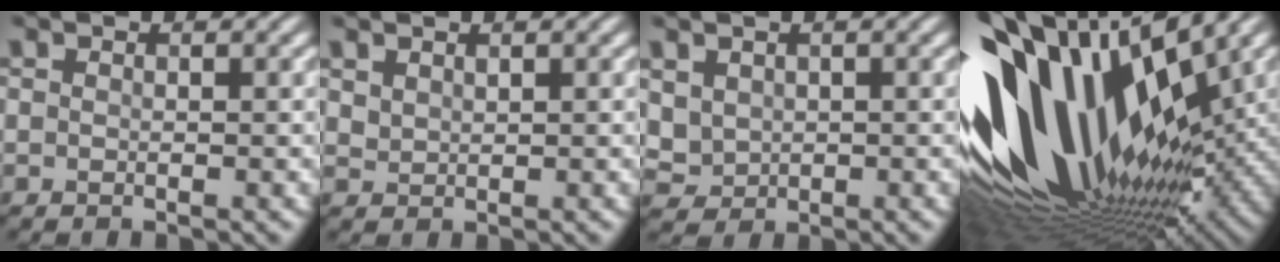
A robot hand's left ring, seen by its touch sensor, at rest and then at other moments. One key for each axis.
{"total": 1.1, "fx": 0.9, "fy": 0.6, "fz": 0.4, "tx": -0.013, "ty": -0.002, "tz": 0.023}
{"total": 2.3, "fx": 0.8, "fy": 2.0, "fz": 0.9, "tx": -0.025, "ty": -0.005, "tz": 0.022}
{"total": 19.0, "fx": 1.9, "fy": 9.4, "fz": 16.4, "tx": -0.310, "ty": -0.006, "tz": 0.024}